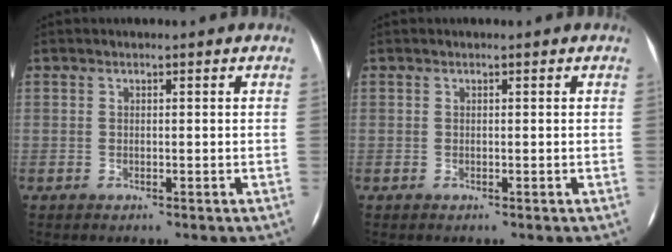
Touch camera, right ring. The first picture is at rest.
{"total": 0.0}